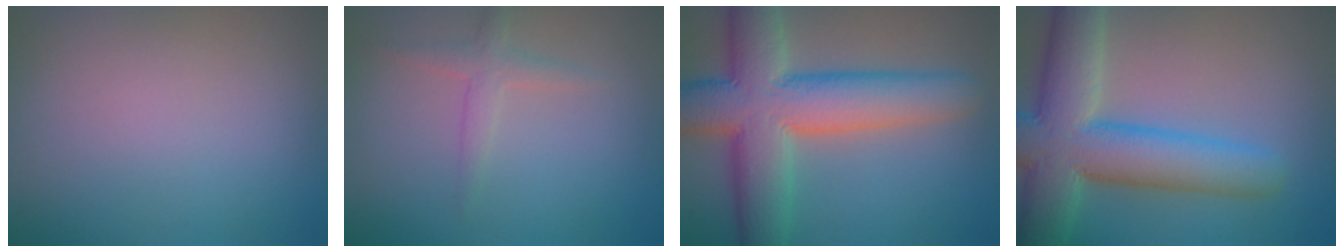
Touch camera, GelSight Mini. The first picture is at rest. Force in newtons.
{"total": 1.7, "press": 1.7, "slide": 0.1}
{"total": 11.1, "press": 11.1, "slide": 0.5}
{"total": 10.3, "press": 10.3, "slide": 0.5}